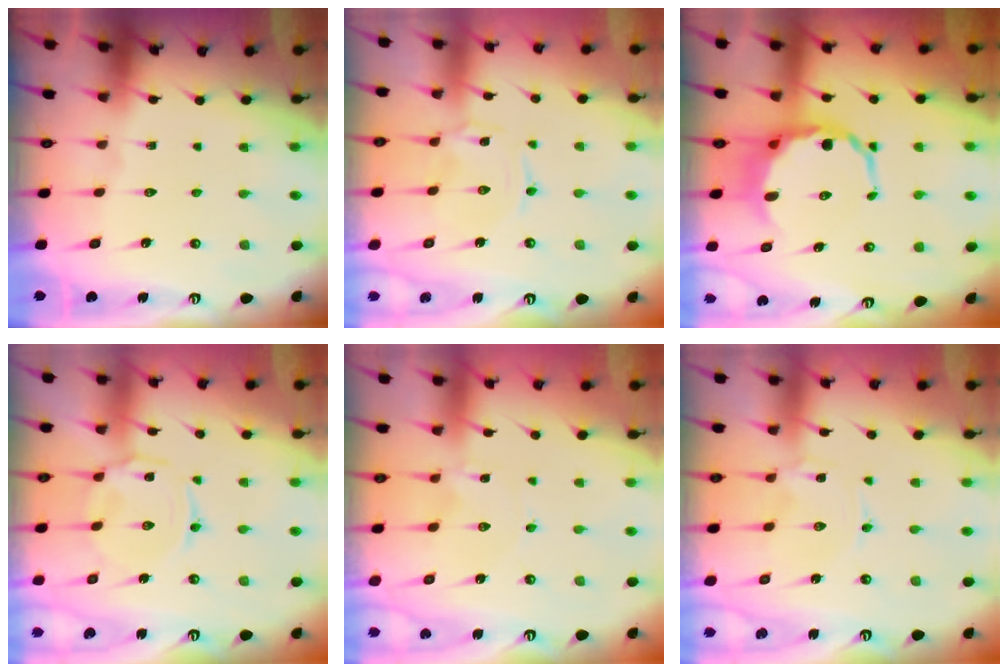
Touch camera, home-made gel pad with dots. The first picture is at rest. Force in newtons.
{"total": 1.0, "press": 0.9, "slide": 0.2}
{"total": 10.0, "press": 9.7, "slide": 2.5}
{"total": 3.6, "press": 3.6, "slide": 0.4}
{"total": 0.0}
{"total": 0.0}